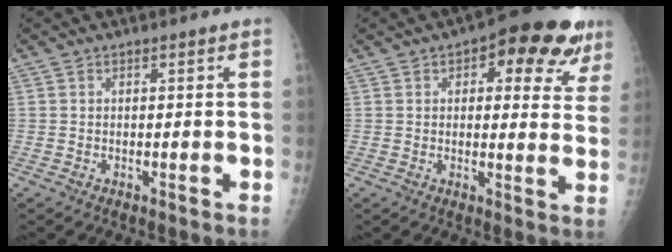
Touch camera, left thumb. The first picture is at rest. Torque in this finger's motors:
{"motor_torque": [0.03, 0.43, 0.18, 0.10, 0.08]}